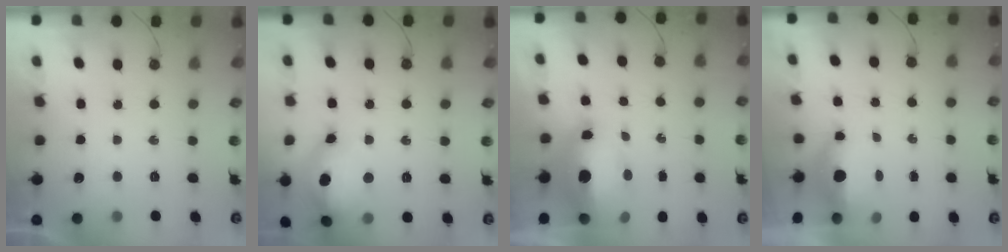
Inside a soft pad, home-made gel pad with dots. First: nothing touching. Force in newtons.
{"total": 23.0, "press": 19.6, "slide": 12.0}
{"total": 14.7, "press": 14.6, "slide": 1.9}
{"total": 7.7, "press": 5.5, "slide": 5.4}